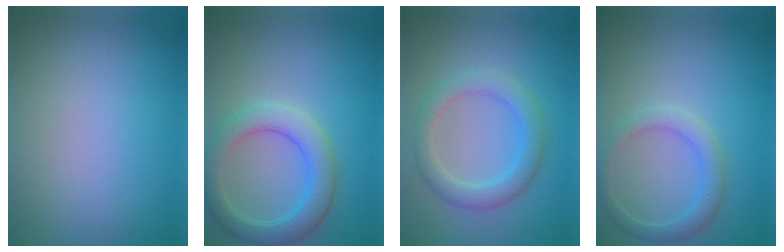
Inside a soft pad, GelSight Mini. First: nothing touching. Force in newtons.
{"total": 4.5, "press": 4.5, "slide": 0.3}
{"total": 3.5, "press": 3.5, "slide": 0.2}
{"total": 2.5, "press": 2.5, "slide": 0.0}